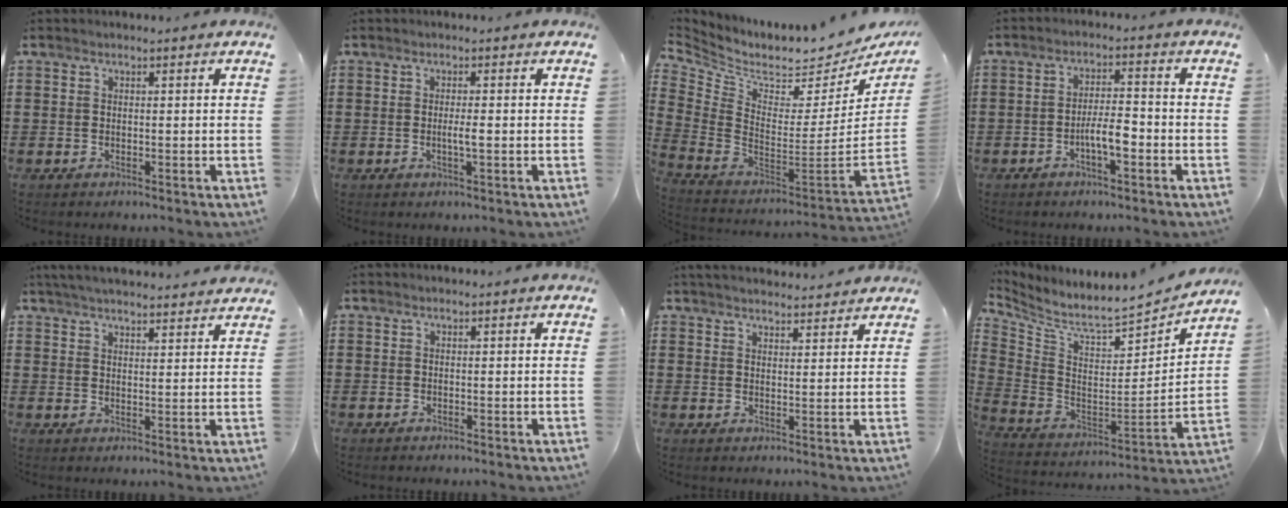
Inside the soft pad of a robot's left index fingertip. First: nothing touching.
{"total": 2.0, "force": [-0.2, 0.1, 1.9], "torque": [-0.035, -0.003, -0.005]}
{"total": 4.3, "force": [3.9, 1.2, 1.3], "torque": [-0.060, -0.060, 0.060]}
{"total": 4.8, "force": [-2.0, 1.3, 4.2], "torque": [-0.087, 0.005, -0.041]}
{"total": 4.1, "force": [4.0, -0.2, 0.9], "torque": [-0.028, -0.014, 0.072]}
{"total": 0.0}
{"total": 3.1, "force": [3.1, 0.1, 0.4], "torque": [-0.017, -0.008, 0.057]}
{"total": 7.0, "force": [6.3, 0.8, 2.9], "torque": [-0.082, -0.063, 0.100]}